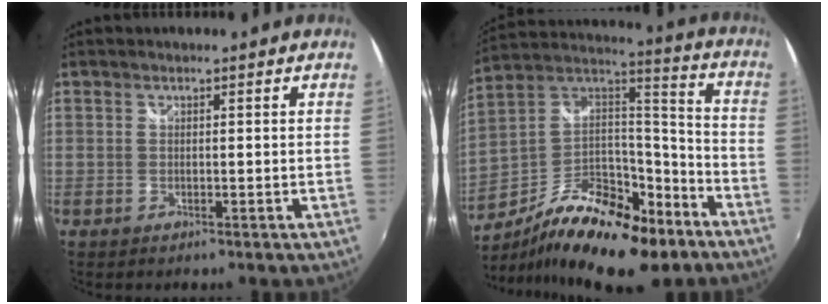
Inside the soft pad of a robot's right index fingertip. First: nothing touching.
{"total": 25.6, "force": [-15.8, 11.1, 16.8], "torque": [-0.306, -0.002, -0.251]}